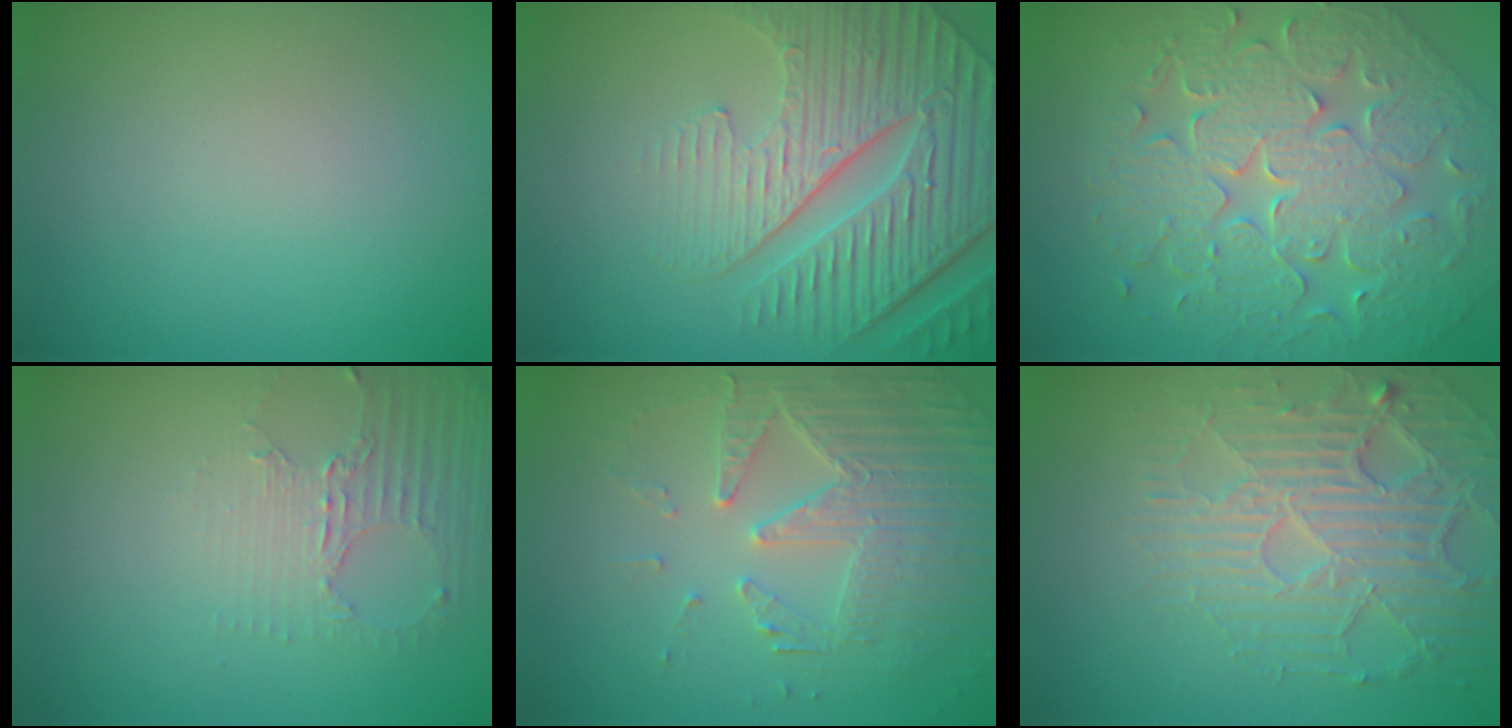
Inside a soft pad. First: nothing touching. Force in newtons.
{"total": 7.3, "press": 5.9, "slide": 4.3}
{"total": 9.2, "press": 6.8, "slide": 6.2}
{"total": 2.6, "press": 2.0, "slide": 1.7}
{"total": 4.4, "press": 4.0, "slide": 1.8}
{"total": 5.6, "press": 4.5, "slide": 3.3}